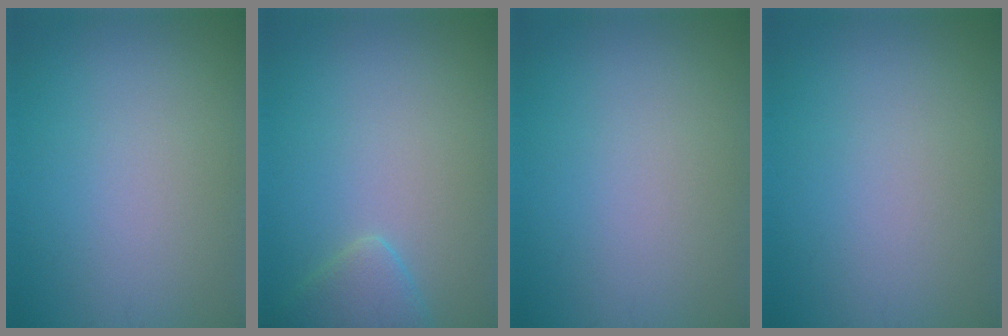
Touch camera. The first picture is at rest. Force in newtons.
{"total": 2.3, "press": 2.3, "slide": 0.2}
{"total": 0.0}
{"total": 0.0}